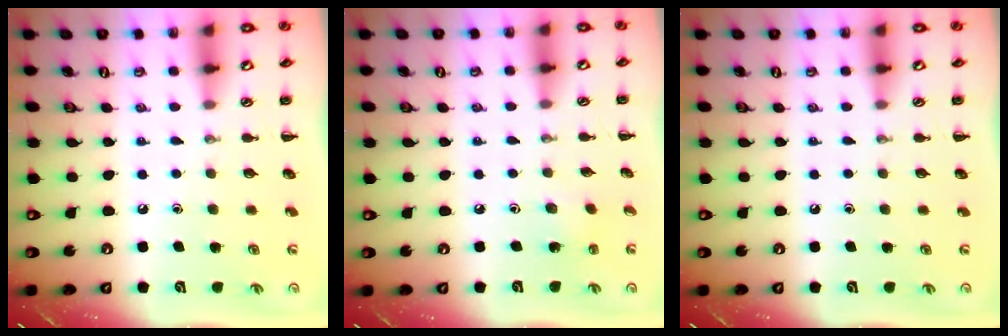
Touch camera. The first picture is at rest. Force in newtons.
{"total": 2.0, "press": 1.8, "slide": 0.7}
{"total": 0.0}